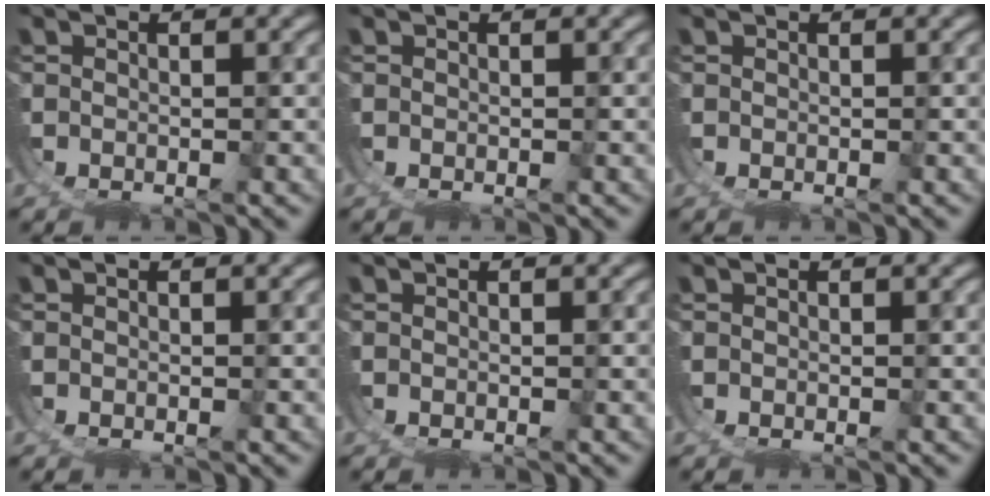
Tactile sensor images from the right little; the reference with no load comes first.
{"total": 0.0}
{"total": 0.0}
{"total": 0.0}
{"total": 0.0}
{"total": 0.0}